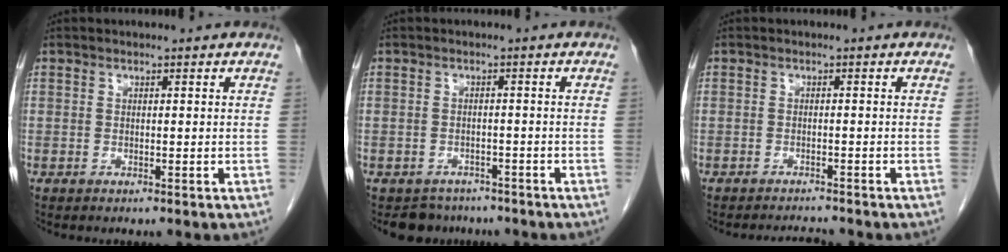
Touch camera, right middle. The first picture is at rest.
{"total": 4.1, "force": [-3.4, 2.2, -0.3], "torque": [0.006, 0.007, -0.050]}
{"total": 2.2, "force": [-2.1, -0.4, -0.1], "torque": [-0.001, -0.012, -0.031]}